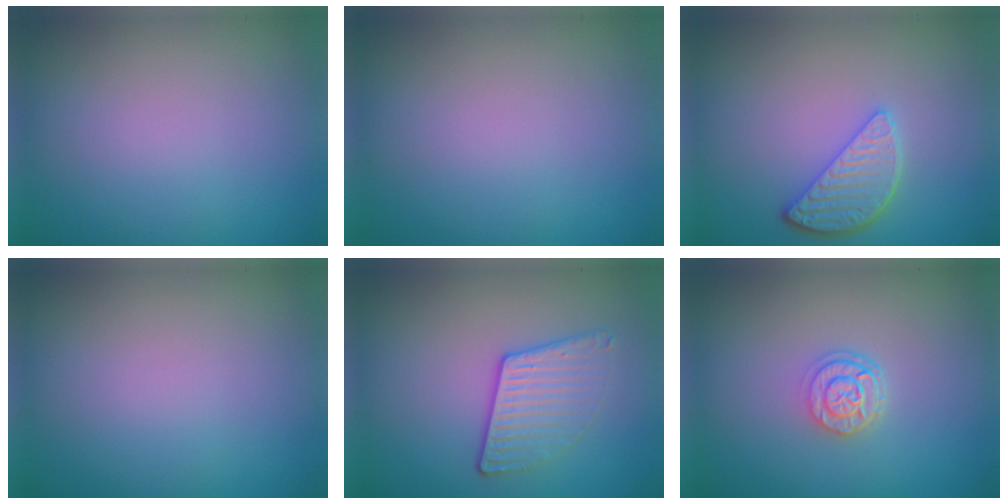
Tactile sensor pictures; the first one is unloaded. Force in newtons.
{"total": 0.0}
{"total": 3.4, "press": 2.9, "slide": 1.8}
{"total": 0.0}
{"total": 3.3, "press": 2.8, "slide": 1.9}
{"total": 2.7, "press": 2.1, "slide": 1.7}